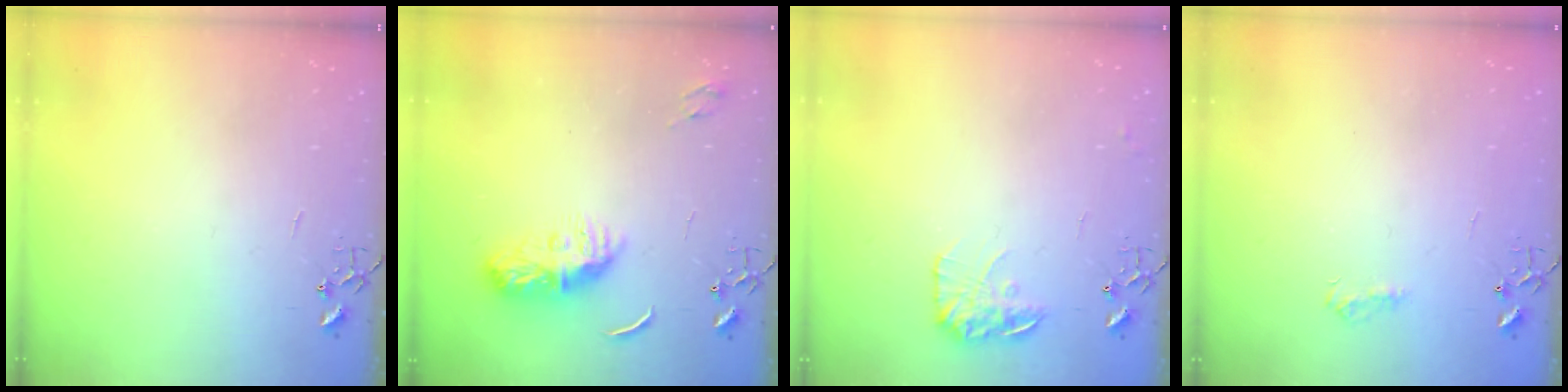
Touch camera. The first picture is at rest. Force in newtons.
{"total": 9.4, "press": 9.4, "slide": 0.4}
{"total": 12.1, "press": 12.1, "slide": 0.5}
{"total": 7.3, "press": 7.2, "slide": 0.8}